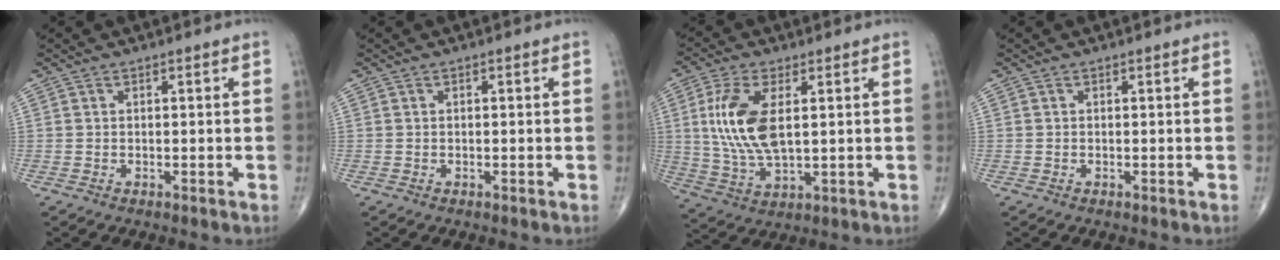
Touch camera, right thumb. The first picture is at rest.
{"total": 0.0}
{"total": 12.4, "force": [2.2, 5.7, 10.8], "torque": [-0.232, -0.009, 0.050]}
{"total": 0.0}